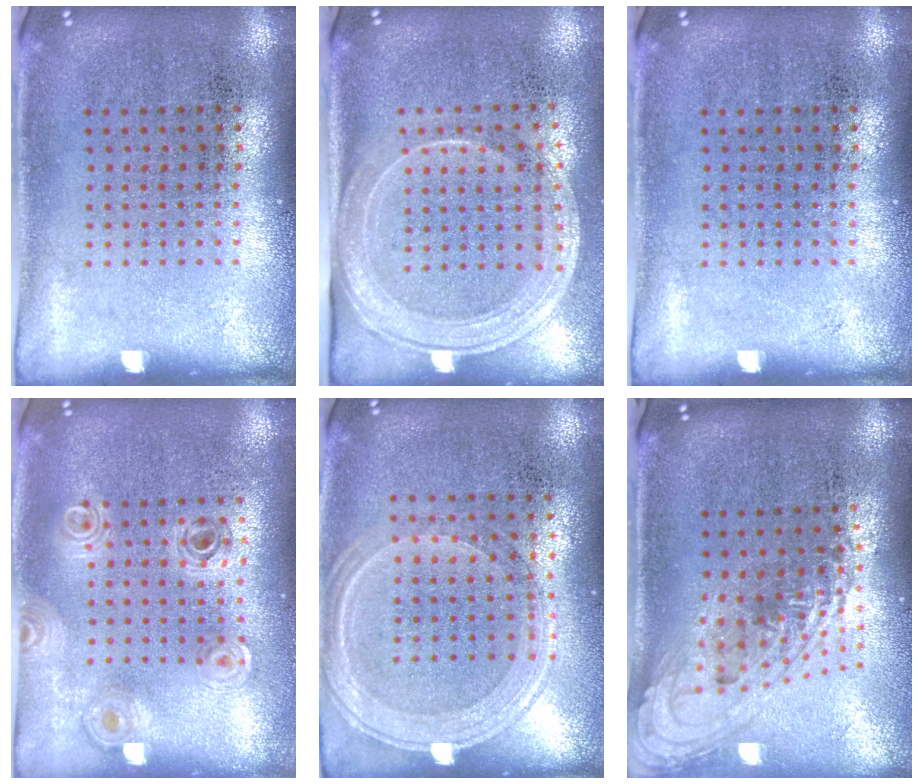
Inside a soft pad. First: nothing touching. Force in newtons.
{"total": 2.0, "press": 1.7, "slide": 1.1}
{"total": 0.0}
{"total": 0.8, "press": 0.8, "slide": 0.2}
{"total": 1.2, "press": 1.2, "slide": 0.3}
{"total": 1.8, "press": 1.4, "slide": 1.2}